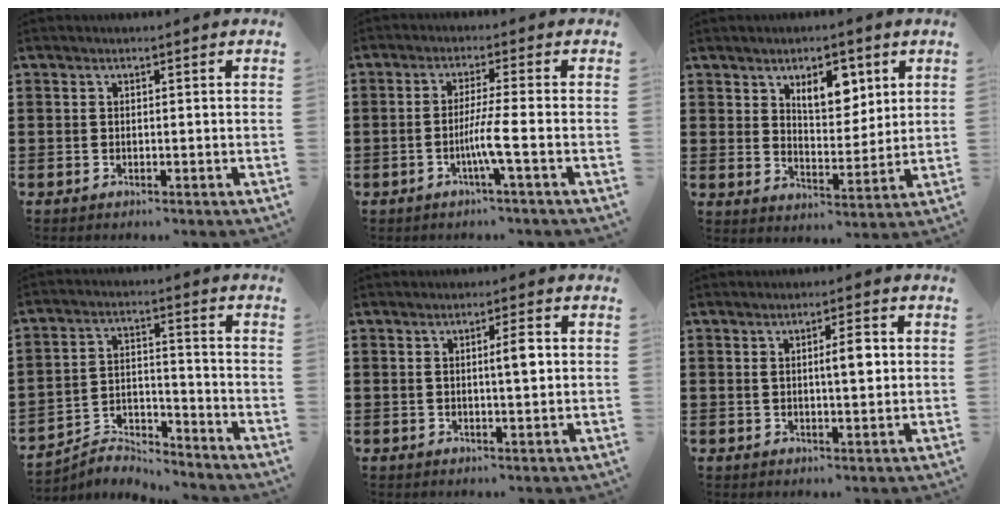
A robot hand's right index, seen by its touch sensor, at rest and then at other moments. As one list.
[{"total": 4.6, "force": [-1.6, -0.6, 4.3], "torque": [-0.082, -0.012, -0.035]}, {"total": 6.8, "force": [3.7, 3.6, 4.4], "torque": [-0.076, 0.005, 0.062]}, {"total": 4.8, "force": [-4.8, 0.6, 0.3], "torque": [-0.011, 0.008, -0.098]}, {"total": 3.3, "force": [0.5, 0.5, 3.2], "torque": [-0.053, -0.002, 0.004]}, {"total": 3.8, "force": [0.7, 0.9, 3.6], "torque": [-0.062, 0.001, 0.006]}]